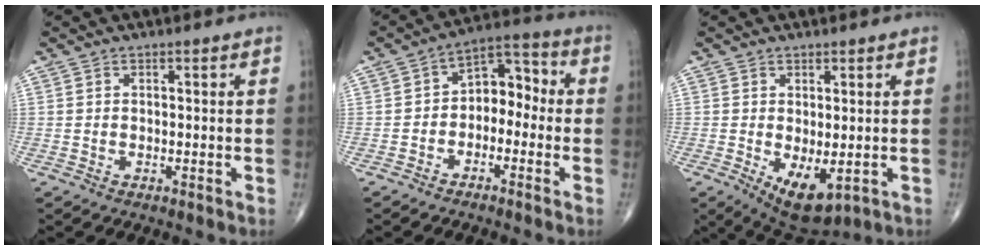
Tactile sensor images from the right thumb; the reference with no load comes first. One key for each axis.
{"total": 8.2, "fx": -1.5, "fy": 5.7, "fz": 5.8, "tx": -0.056, "ty": 0.047, "tz": -0.040}
{"total": 7.5, "fx": -1.7, "fy": 3.5, "fz": 6.4, "tx": -0.093, "ty": -0.013, "tz": -0.009}